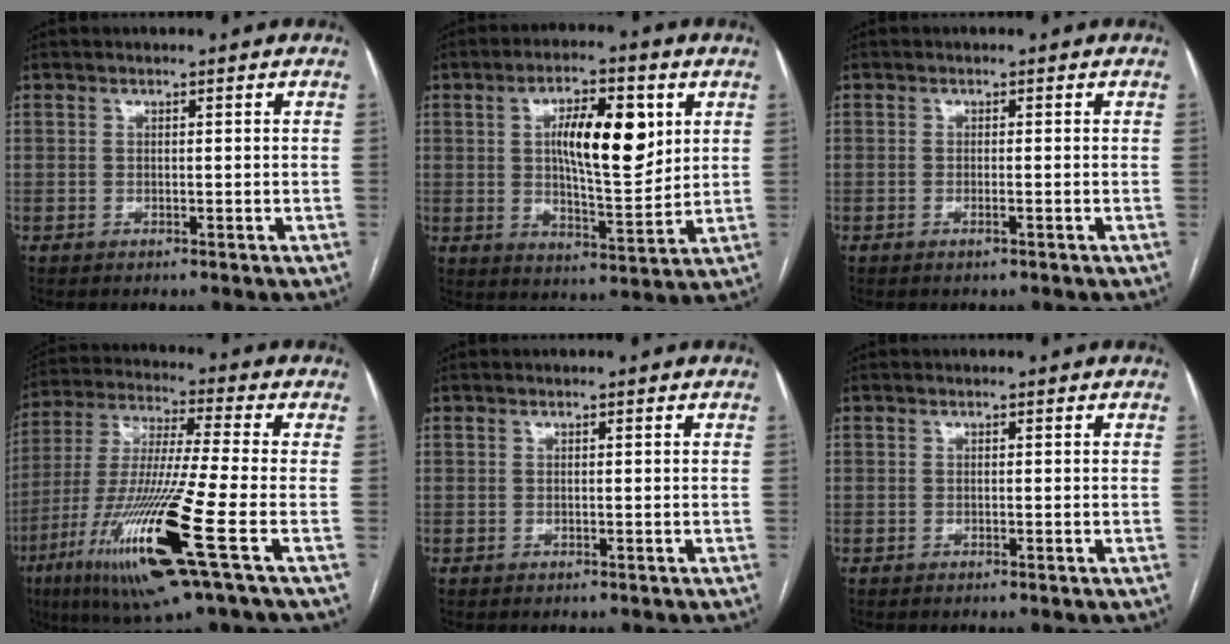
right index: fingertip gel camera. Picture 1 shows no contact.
{"total": 12.3, "force": [3.4, 3.7, 11.2], "torque": [-0.188, 0.007, 0.057]}
{"total": 0.8, "force": [-0.4, 0.0, 0.7], "torque": [-0.015, 0.001, -0.004]}
{"total": 19.1, "force": [-7.5, -0.1, 17.5], "torque": [-0.369, -0.039, -0.142]}
{"total": 0.0}
{"total": 0.0}